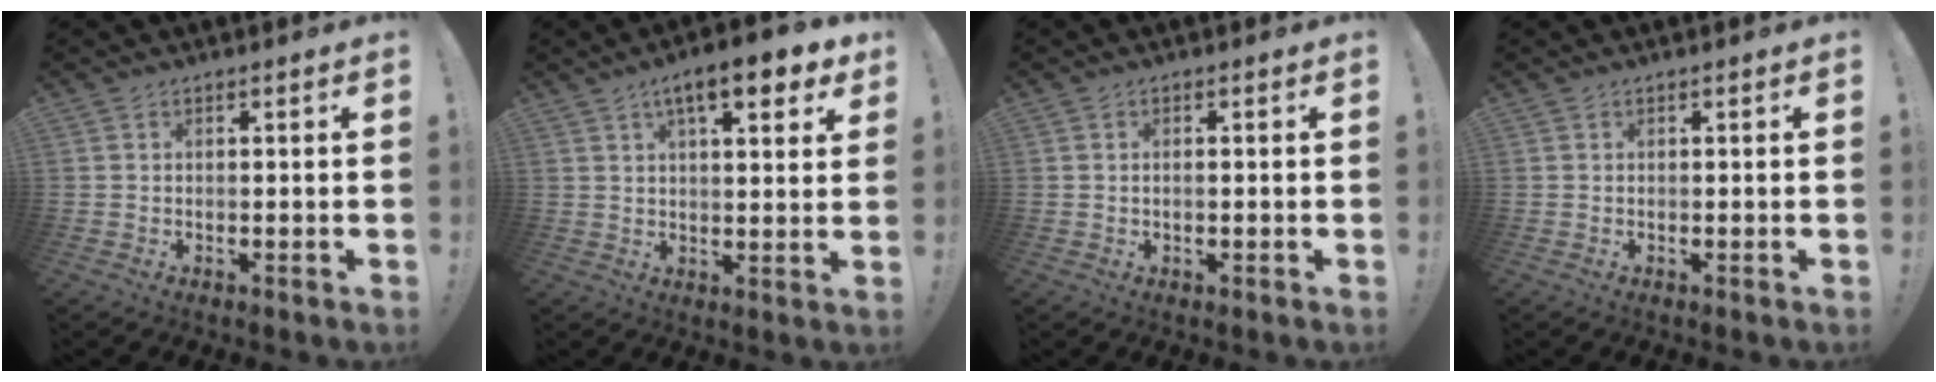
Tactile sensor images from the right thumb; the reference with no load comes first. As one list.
[{"total": 10.7, "force": [5.6, 3.0, 8.6], "torque": [-0.113, -0.025, 0.087]}, {"total": 1.2, "force": [-0.3, 0.3, 1.1], "torque": [-0.016, -0.001, -0.006]}, {"total": 0.0}]